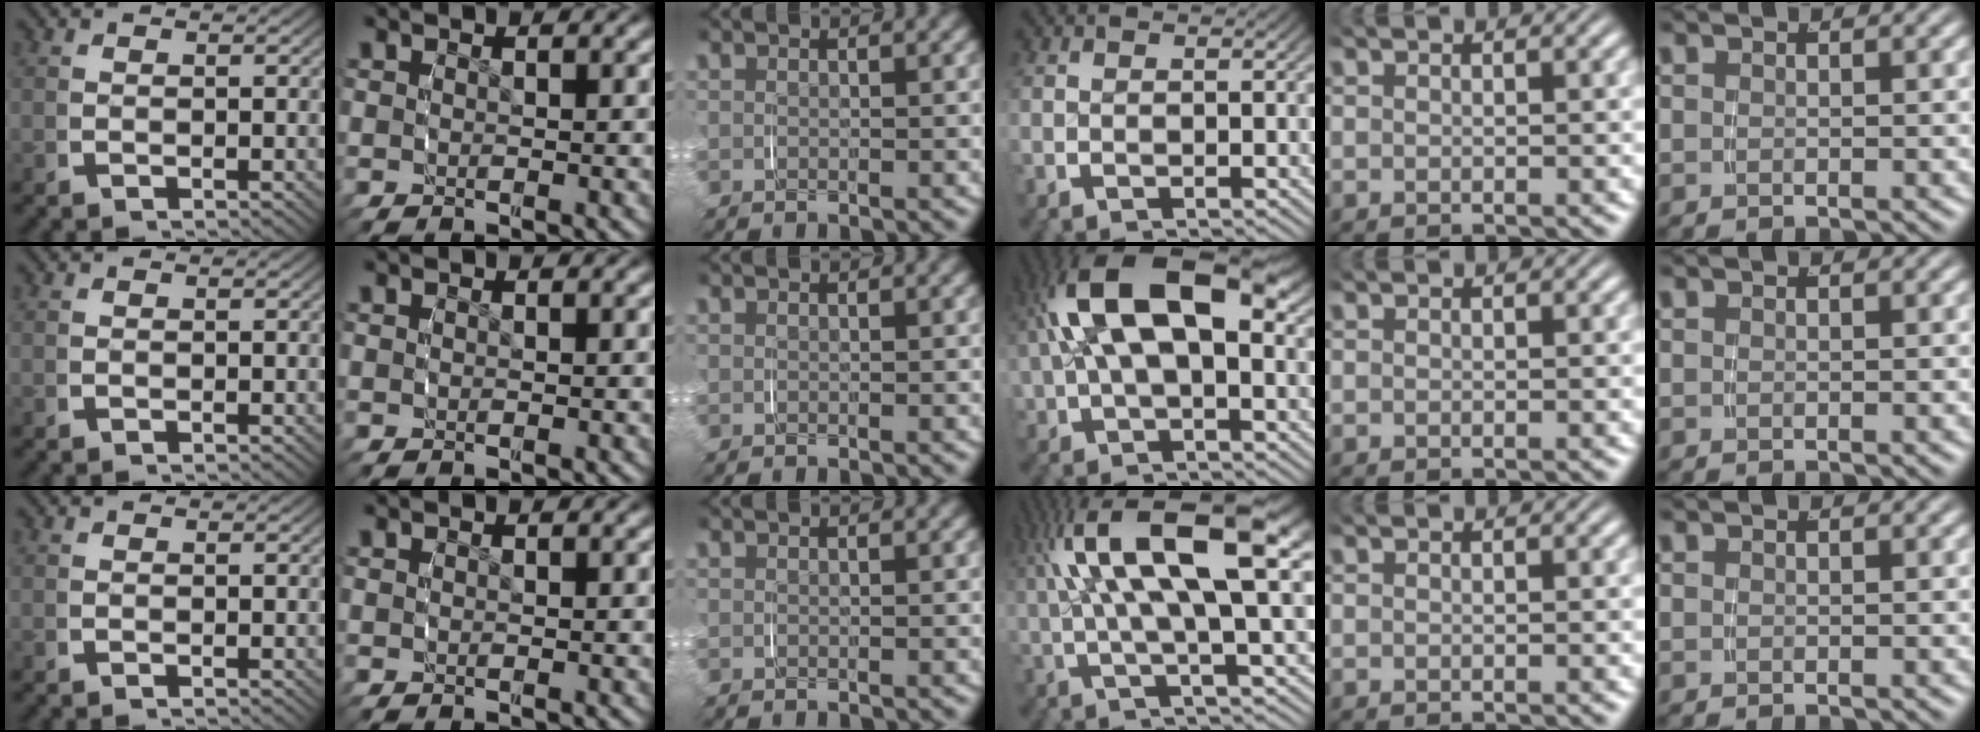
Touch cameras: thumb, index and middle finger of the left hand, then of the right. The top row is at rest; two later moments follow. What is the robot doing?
{"motion": "grasp_and_lifting", "object": "glasses case"}